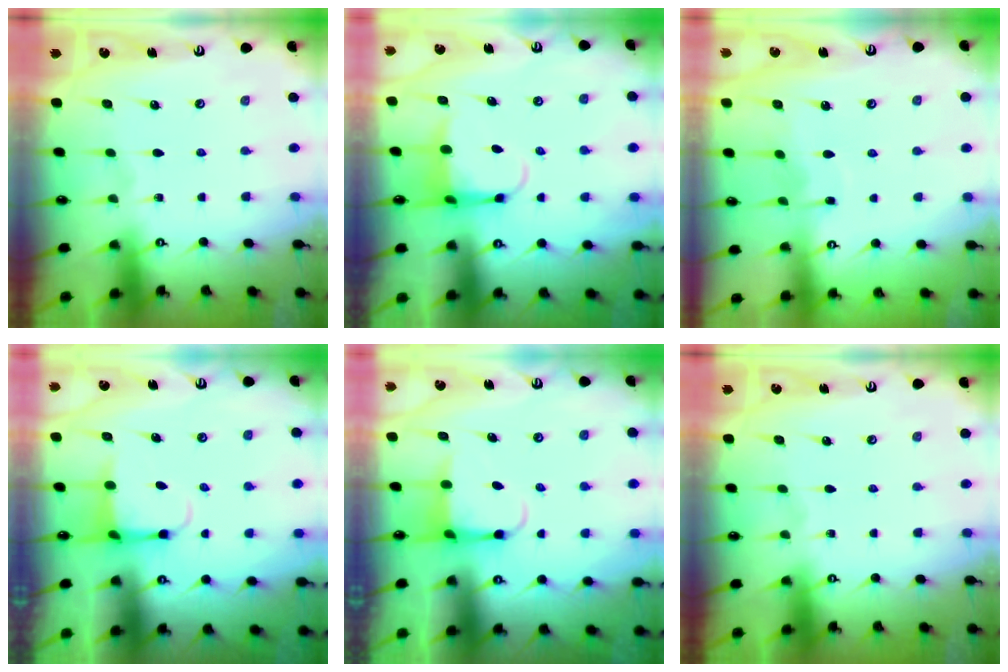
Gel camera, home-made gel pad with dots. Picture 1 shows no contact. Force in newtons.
{"total": 4.7, "press": 4.5, "slide": 1.2}
{"total": 2.9, "press": 2.9, "slide": 0.4}
{"total": 3.8, "press": 3.6, "slide": 1.2}
{"total": 3.6, "press": 3.6, "slide": 0.7}
{"total": 0.0}